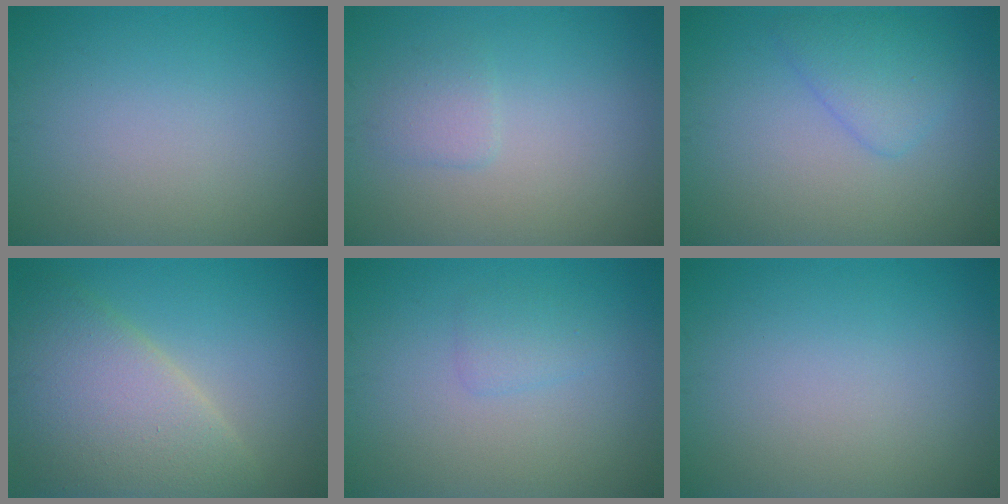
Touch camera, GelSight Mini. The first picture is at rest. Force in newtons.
{"total": 1.4, "press": 1.3, "slide": 0.3}
{"total": 2.6, "press": 2.6, "slide": 0.0}
{"total": 7.6, "press": 7.6, "slide": 0.4}
{"total": 1.2, "press": 1.2, "slide": 0.1}
{"total": 0.0}